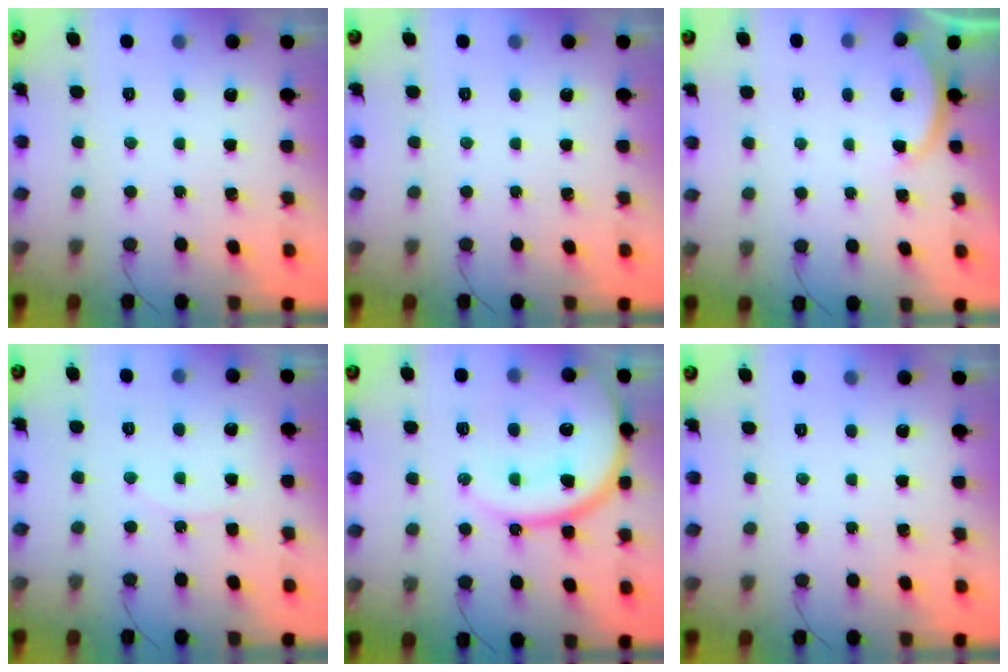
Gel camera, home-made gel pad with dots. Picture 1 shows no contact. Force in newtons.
{"total": 0.0}
{"total": 2.2, "press": 2.1, "slide": 0.5}
{"total": 6.3, "press": 6.3, "slide": 0.4}
{"total": 18.0, "press": 18.0, "slide": 1.7}
{"total": 0.0}